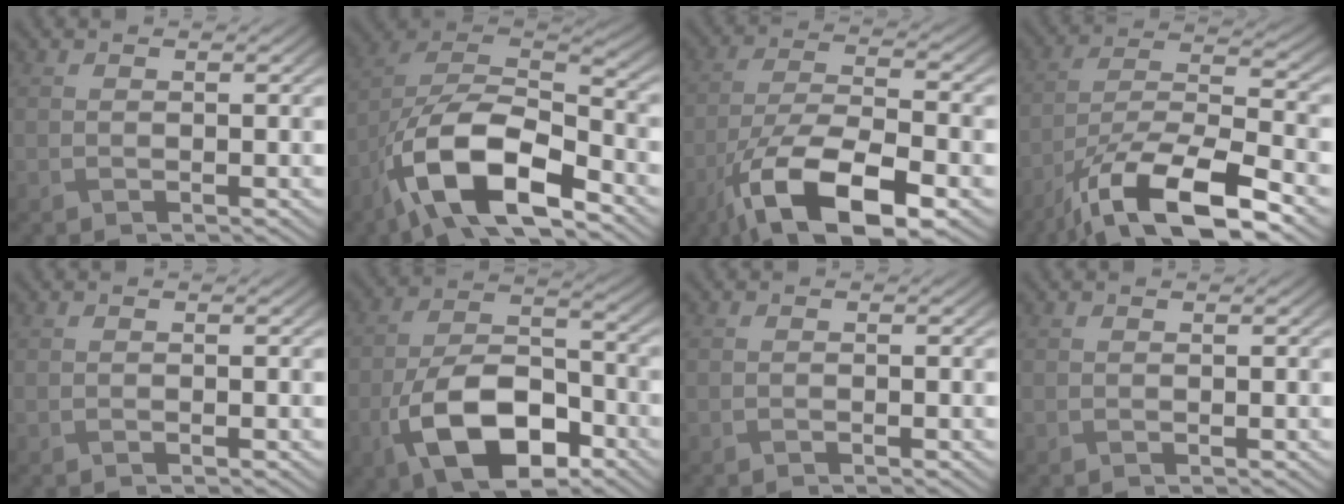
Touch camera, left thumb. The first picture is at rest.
{"total": 15.1, "force": [-8.3, 6.5, 10.8], "torque": [-0.217, -0.018, -0.164]}
{"total": 14.5, "force": [-8.1, 5.1, 10.9], "torque": [-0.217, -0.018, -0.154]}
{"total": 14.9, "force": [-9.6, 4.5, 10.5], "torque": [-0.202, -0.006, -0.180]}
{"total": 0.0}
{"total": 12.7, "force": [-5.7, 6.7, 9.1], "torque": [-0.186, -0.006, -0.115]}
{"total": 0.0}
{"total": 0.0}